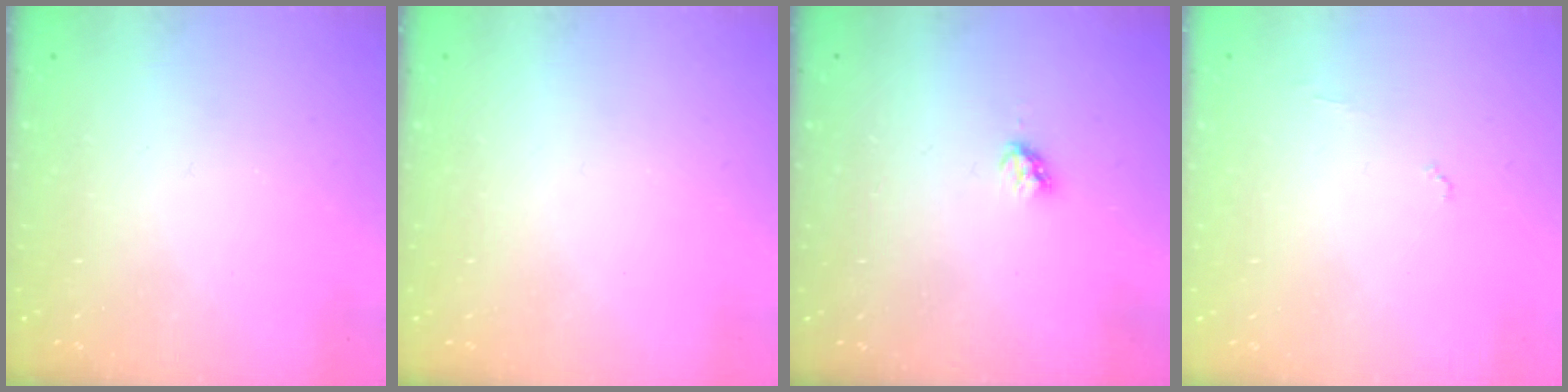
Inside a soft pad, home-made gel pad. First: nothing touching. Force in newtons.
{"total": 0.0}
{"total": 2.8, "press": 2.8, "slide": 0.2}
{"total": 3.9, "press": 3.9, "slide": 0.3}